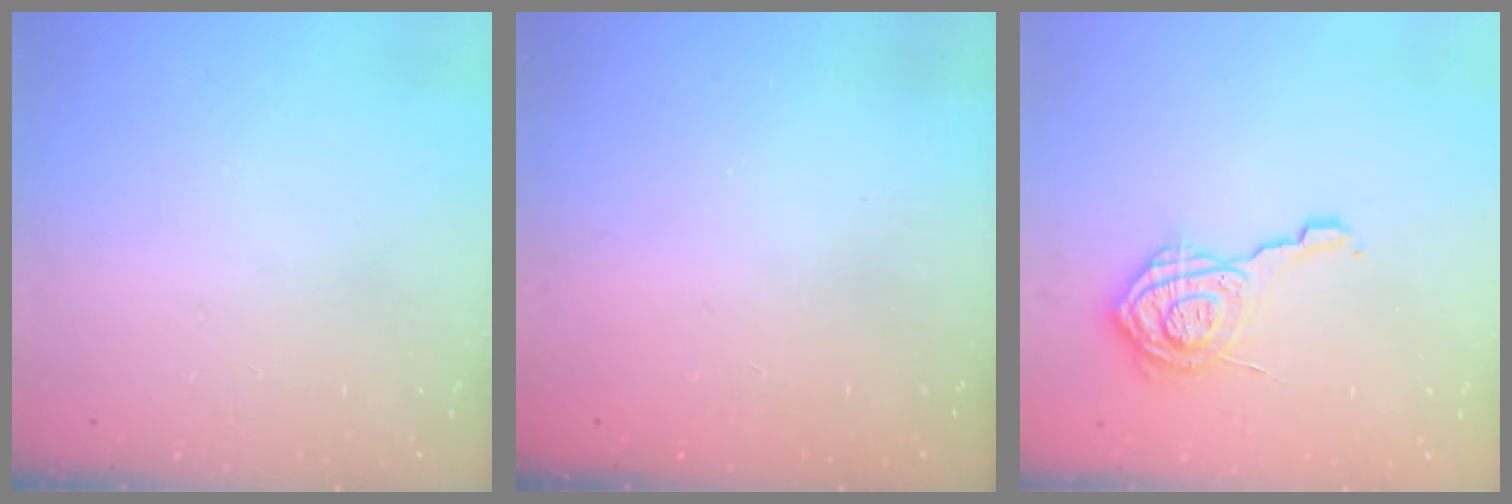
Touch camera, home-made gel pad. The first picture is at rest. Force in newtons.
{"total": 2.3, "press": 2.2, "slide": 0.7}
{"total": 11.7, "press": 11.6, "slide": 0.7}